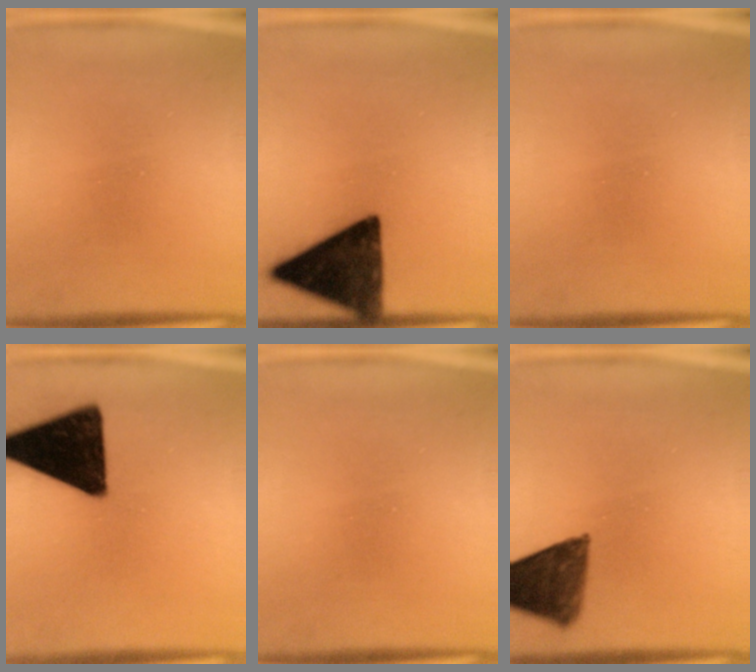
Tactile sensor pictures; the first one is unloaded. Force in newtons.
{"total": 13.4}
{"total": 0.0}
{"total": 18.4}
{"total": 0.0}
{"total": 10.0}